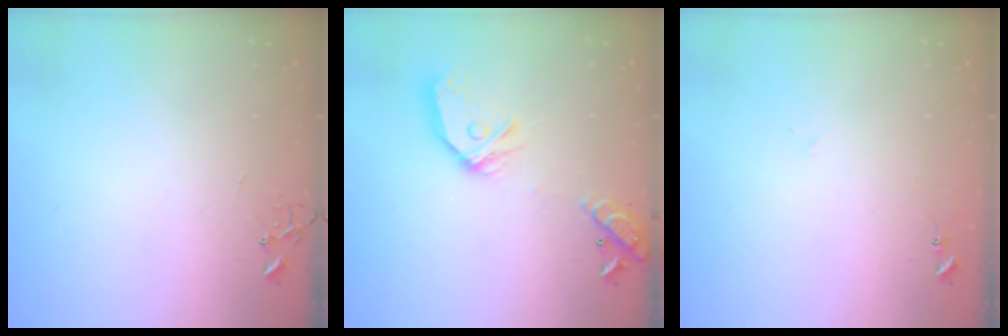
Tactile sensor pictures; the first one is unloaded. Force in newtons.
{"total": 18.6, "press": 18.4, "slide": 2.5}
{"total": 7.8, "press": 7.8, "slide": 0.6}